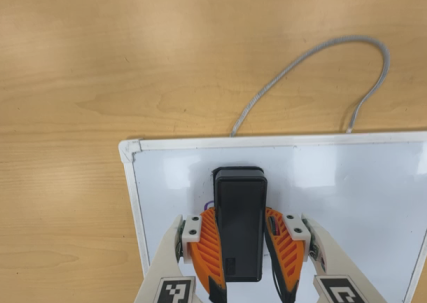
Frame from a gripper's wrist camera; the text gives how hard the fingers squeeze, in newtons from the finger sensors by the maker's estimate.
{"total": 12.0, "left": 11.8, "right": 12.2}